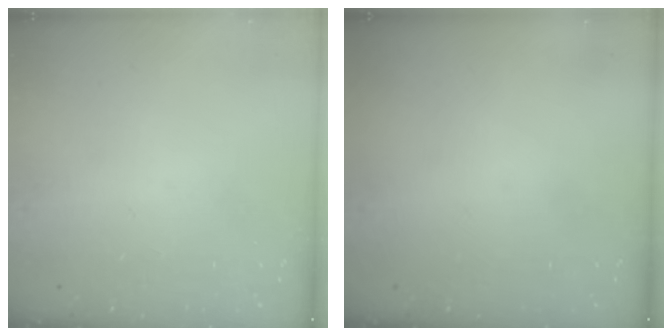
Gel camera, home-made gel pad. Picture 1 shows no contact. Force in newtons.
{"total": 0.0}